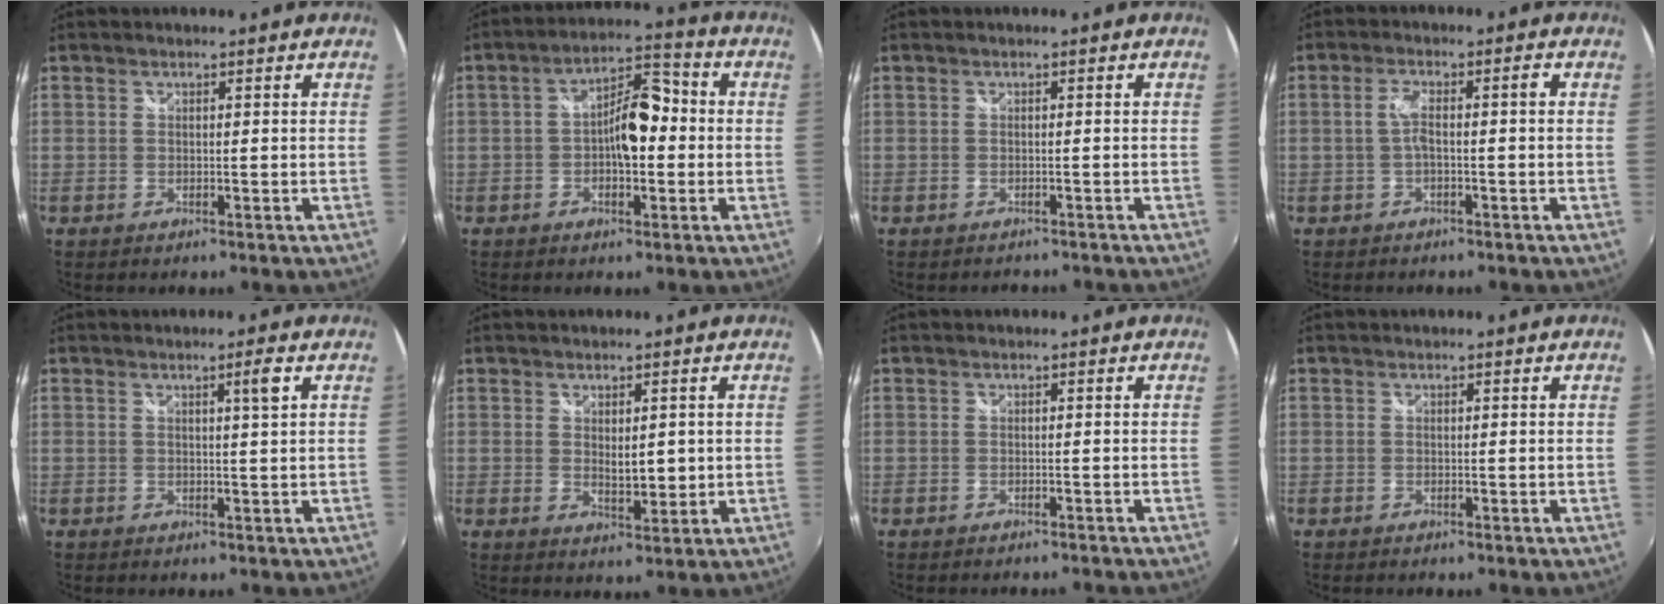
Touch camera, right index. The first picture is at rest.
{"total": 8.5, "force": [-1.0, 3.7, 7.6], "torque": [-0.130, 0.022, -0.019]}
{"total": 2.2, "force": [-2.0, 0.8, 0.5], "torque": [-0.013, -0.011, -0.026]}
{"total": 3.3, "force": [-1.1, 0.1, 3.1], "torque": [-0.060, 0.006, -0.020]}
{"total": 1.9, "force": [0.6, -0.5, 1.8], "torque": [-0.029, -0.001, 0.010]}
{"total": 3.6, "force": [0.4, 1.7, 3.2], "torque": [-0.050, -0.004, 0.010]}
{"total": 2.3, "force": [-2.1, 0.7, 0.7], "torque": [-0.022, -0.010, -0.033]}
{"total": 0.0}